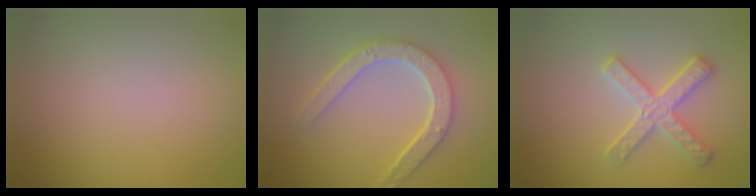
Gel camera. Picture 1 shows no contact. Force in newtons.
{"total": 4.6, "press": 3.7, "slide": 2.8}
{"total": 3.0, "press": 2.9, "slide": 0.7}